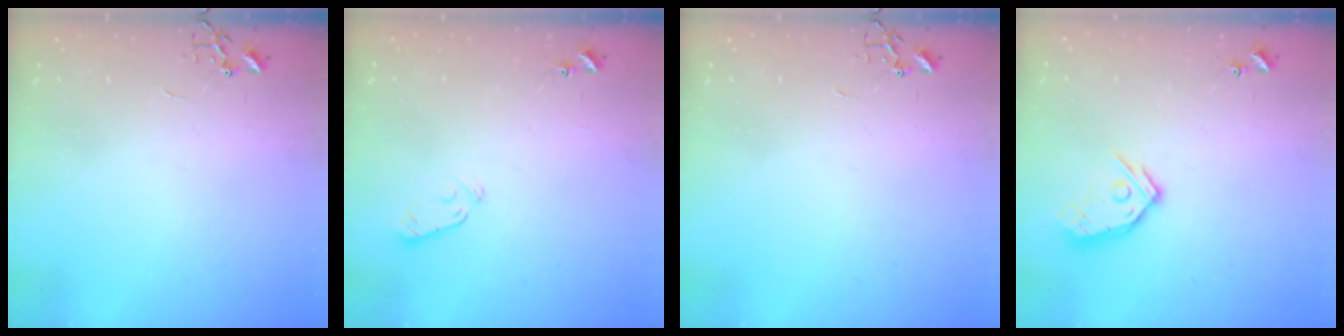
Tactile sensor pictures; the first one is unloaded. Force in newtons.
{"total": 3.8, "press": 3.7, "slide": 0.9}
{"total": 0.0}
{"total": 11.0, "press": 10.9, "slide": 1.2}